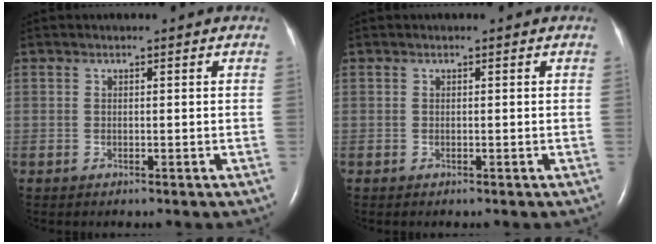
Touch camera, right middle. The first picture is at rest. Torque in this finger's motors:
{"motor_torque": [0.07, -0.09, 0.00, 0.00]}